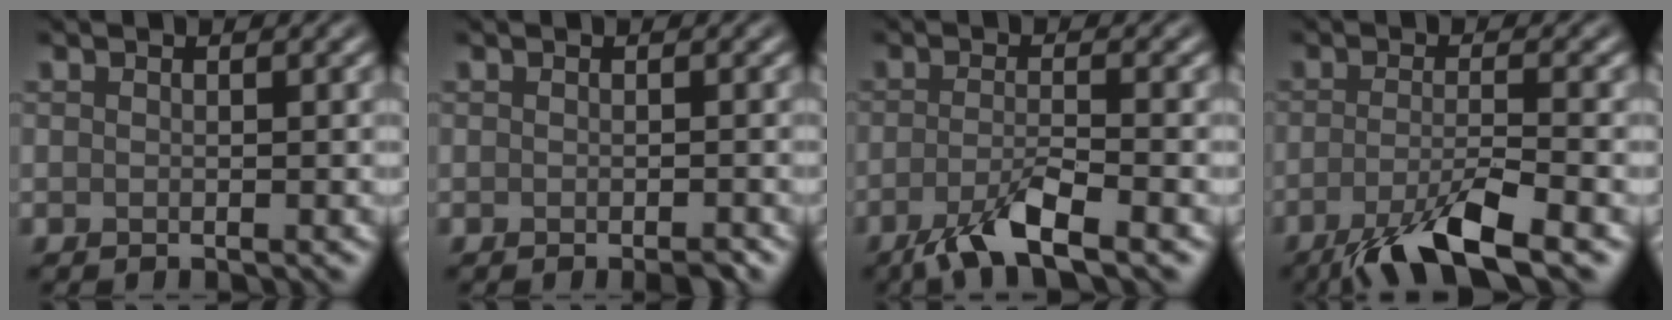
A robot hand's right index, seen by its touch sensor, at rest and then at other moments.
{"total": 1.1, "force": [-0.7, 0.2, 0.8], "torque": [-0.009, -0.003, -0.010]}
{"total": 4.3, "force": [-2.6, 0.8, 3.3], "torque": [-0.063, -0.004, -0.057]}
{"total": 5.7, "force": [-3.4, 1.1, 4.5], "torque": [-0.077, -0.005, -0.069]}